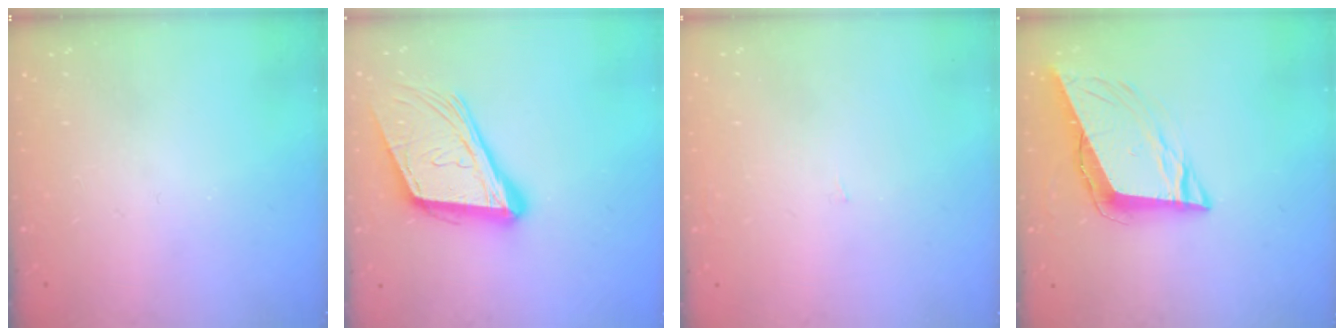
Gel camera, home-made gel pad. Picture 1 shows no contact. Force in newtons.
{"total": 18.8, "press": 18.4, "slide": 4.2}
{"total": 0.9, "press": 0.9, "slide": 0.0}
{"total": 10.9, "press": 10.3, "slide": 3.4}